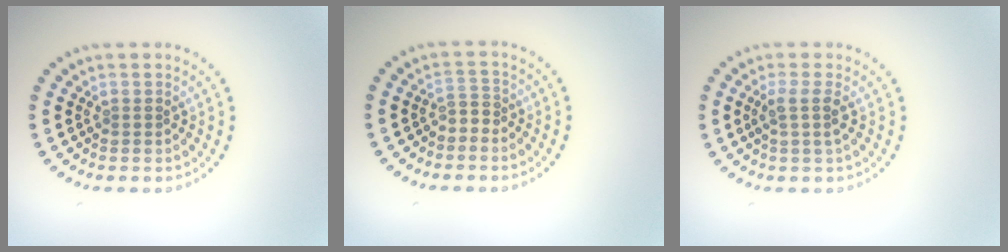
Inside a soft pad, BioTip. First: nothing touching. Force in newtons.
{"total": 1.2, "press": 0.8, "slide": 0.8}
{"total": 2.0, "press": 1.6, "slide": 1.2}